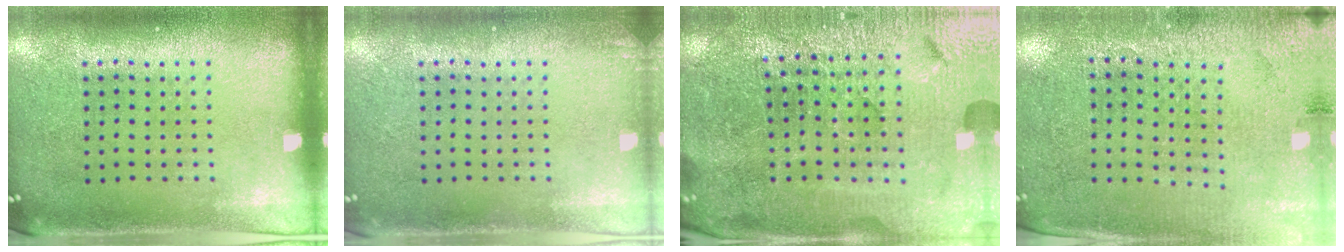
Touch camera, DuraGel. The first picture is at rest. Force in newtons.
{"total": 0.9, "press": 0.9, "slide": 0.2}
{"total": 4.9, "press": 4.7, "slide": 1.4}
{"total": 2.8, "press": 2.7, "slide": 0.5}